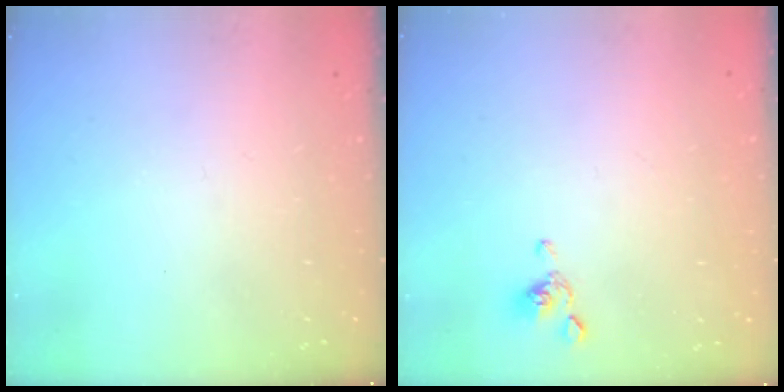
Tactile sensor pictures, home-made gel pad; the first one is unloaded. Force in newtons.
{"total": 2.9, "press": 2.8, "slide": 0.6}